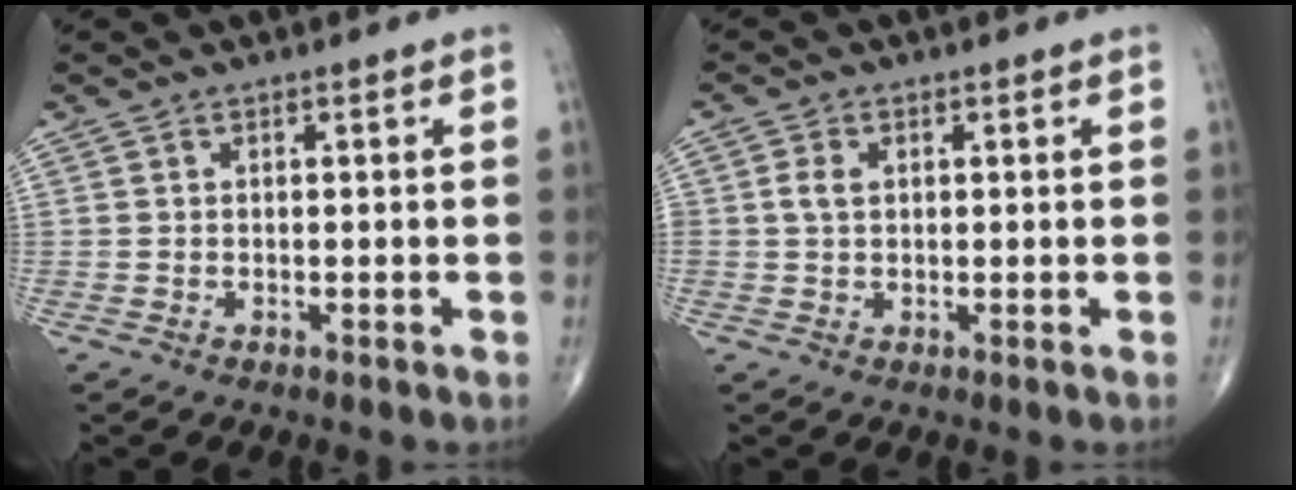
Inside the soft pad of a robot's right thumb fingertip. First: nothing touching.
{"total": 2.6, "force": [0.5, 1.8, 1.8], "torque": [-0.034, 0.005, 0.010]}